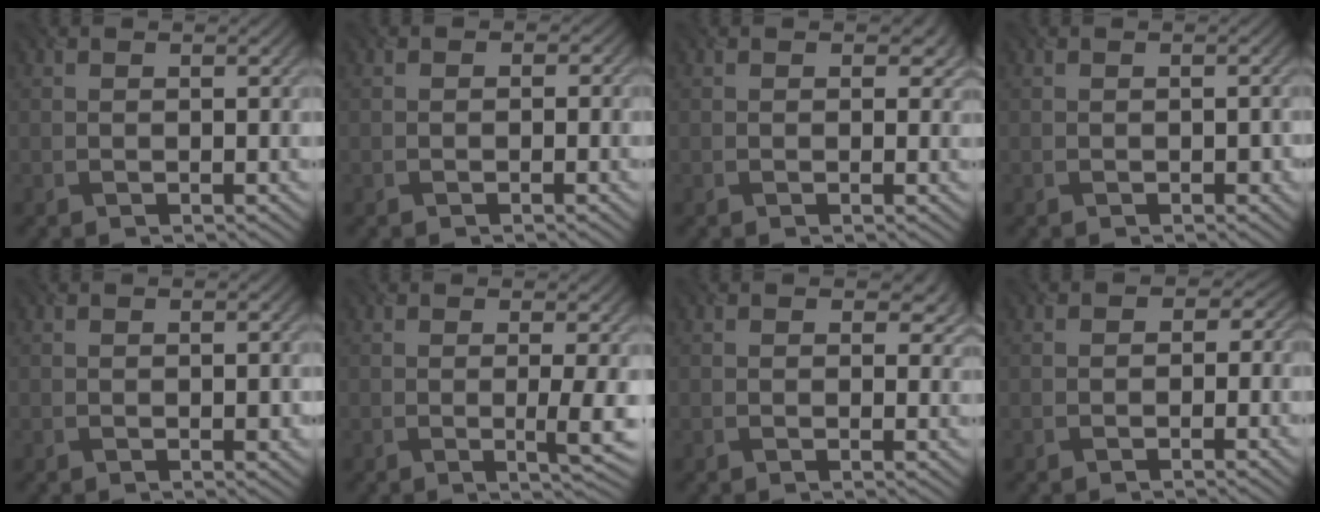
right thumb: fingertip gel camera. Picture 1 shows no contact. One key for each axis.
{"total": 0.6, "fx": -0.3, "fy": 0.6, "fz": 0.0, "tx": 0.004, "ty": -0.006, "tz": -0.006}
{"total": 1.0, "fx": 0.3, "fy": 0.9, "fz": 0.4, "tx": -0.010, "ty": -0.008, "tz": -0.001}
{"total": 0.8, "fx": -0.3, "fy": 0.6, "fz": 0.4, "tx": -0.005, "ty": -0.006, "tz": -0.003}
{"total": 0.9, "fx": -0.2, "fy": 0.5, "fz": 0.7, "tx": -0.010, "ty": -0.004, "tz": 0.000}
{"total": 3.1, "fx": 0.0, "fy": 0.3, "fz": 3.1, "tx": -0.059, "ty": -0.002, "tz": -0.002}
{"total": 1.5, "fx": 0.8, "fy": 1.2, "fz": 0.7, "tx": -0.015, "ty": -0.009, "tz": 0.005}
{"total": 1.8, "fx": -0.3, "fy": 1.6, "fz": 0.6, "tx": 0.000, "ty": -0.003, "tz": -0.010}